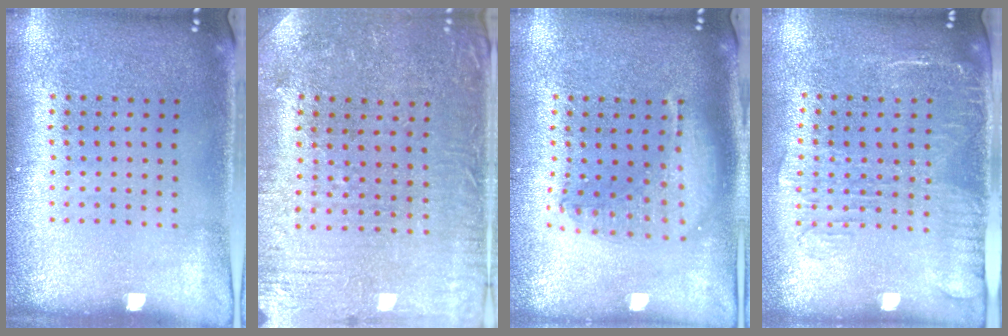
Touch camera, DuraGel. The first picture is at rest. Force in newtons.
{"total": 0.9, "press": 0.7, "slide": 0.5}
{"total": 1.8, "press": 1.5, "slide": 0.9}
{"total": 1.9, "press": 1.6, "slide": 1.1}